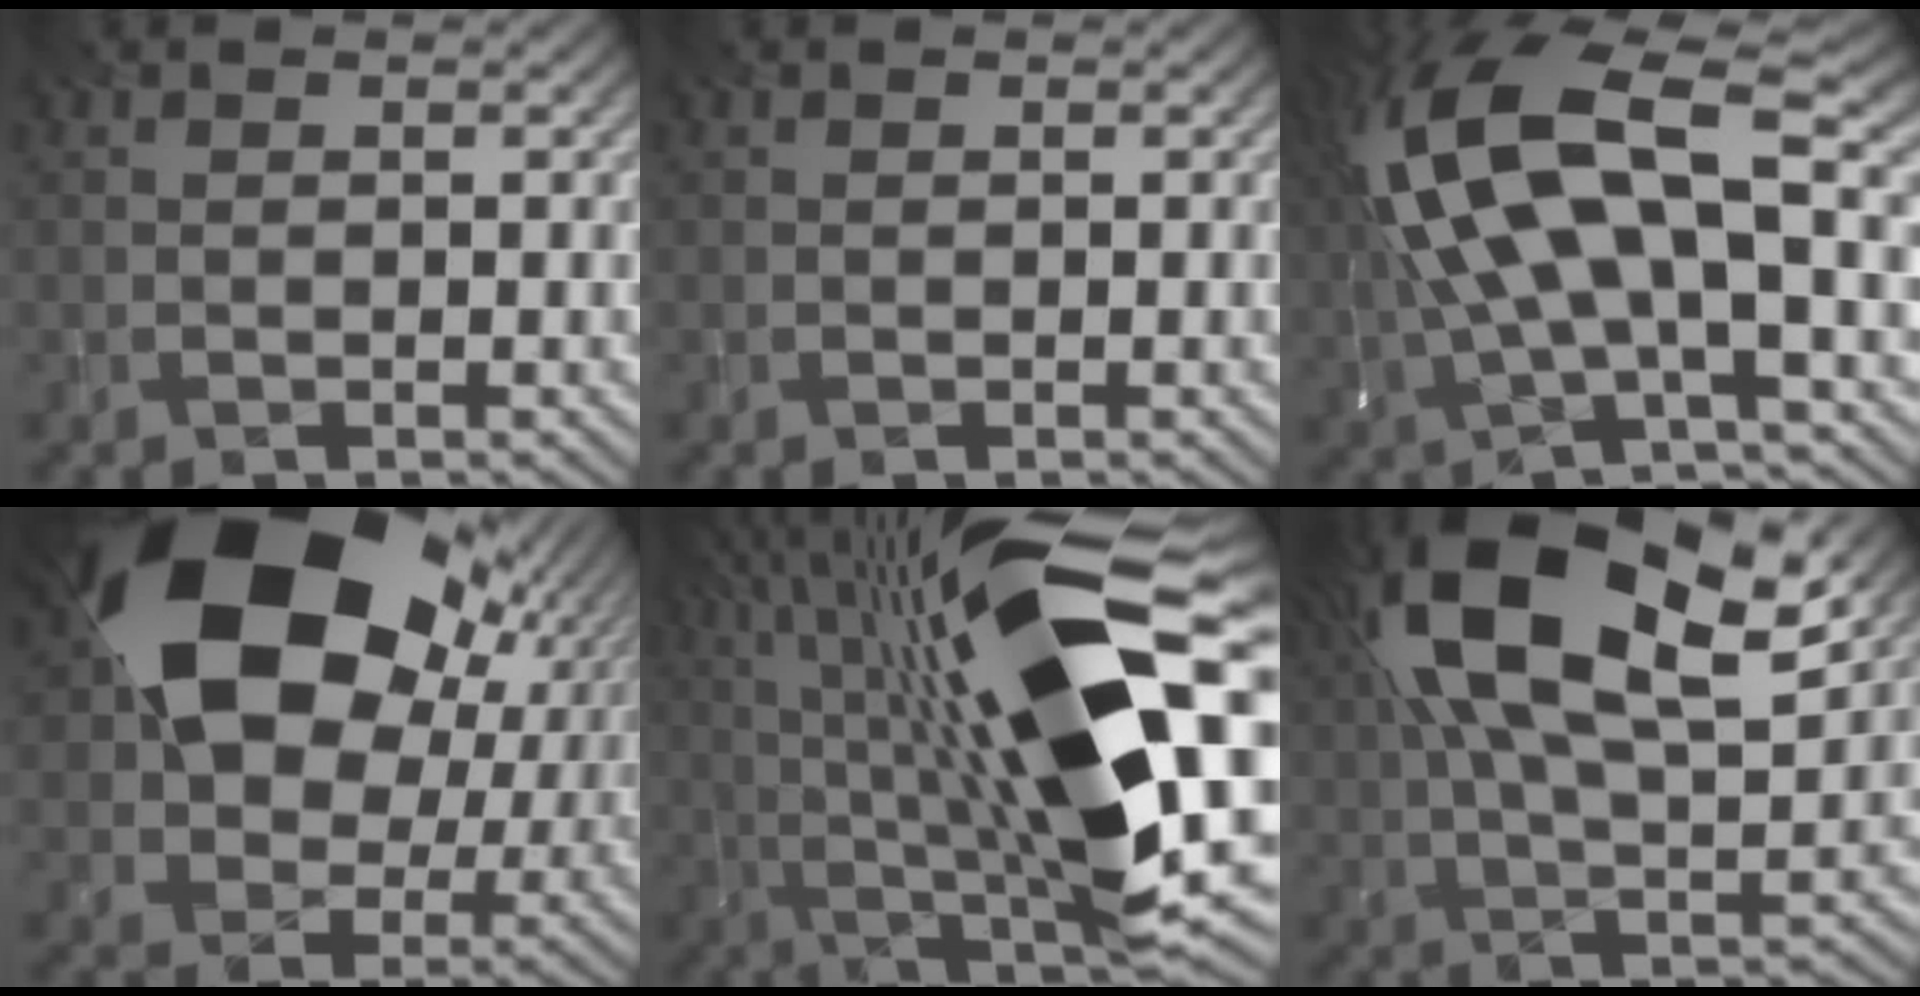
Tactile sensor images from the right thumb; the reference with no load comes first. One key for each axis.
{"total": 0.0}
{"total": 15.7, "fx": 1.4, "fy": 5.6, "fz": 14.6, "tx": -0.328, "ty": 0.013, "tz": 0.025}
{"total": 19.9, "fx": 5.8, "fy": 14.3, "fz": 12.7, "tx": -0.237, "ty": 0.000, "tz": 0.120}
{"total": 20.9, "fx": 2.3, "fy": 6.4, "fz": 19.8, "tx": -0.350, "ty": 0.030, "tz": 0.036}
{"total": 19.6, "fx": 7.6, "fy": 9.5, "fz": 15.4, "tx": -0.299, "ty": 0.037, "tz": 0.111}